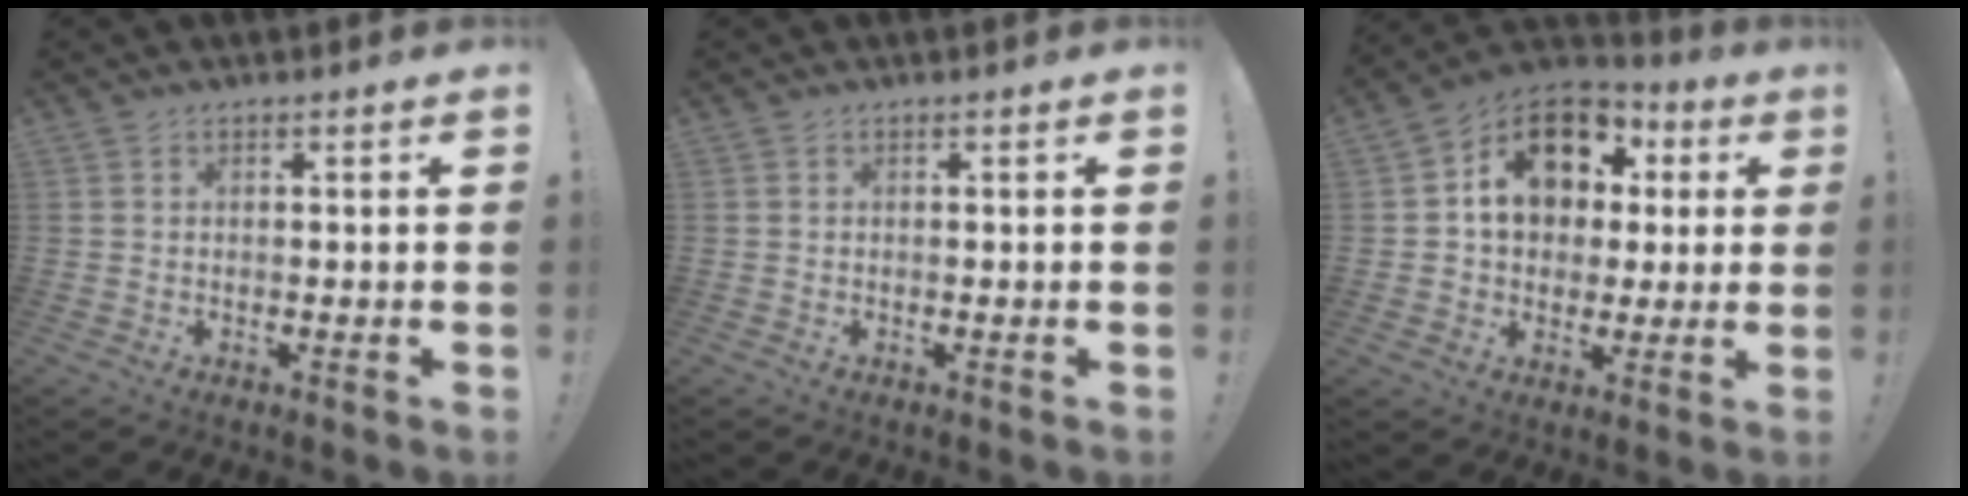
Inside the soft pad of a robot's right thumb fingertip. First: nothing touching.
{"total": 0.0}
{"total": 15.4, "force": [4.4, 11.8, 8.9], "torque": [-0.127, -0.005, 0.083]}